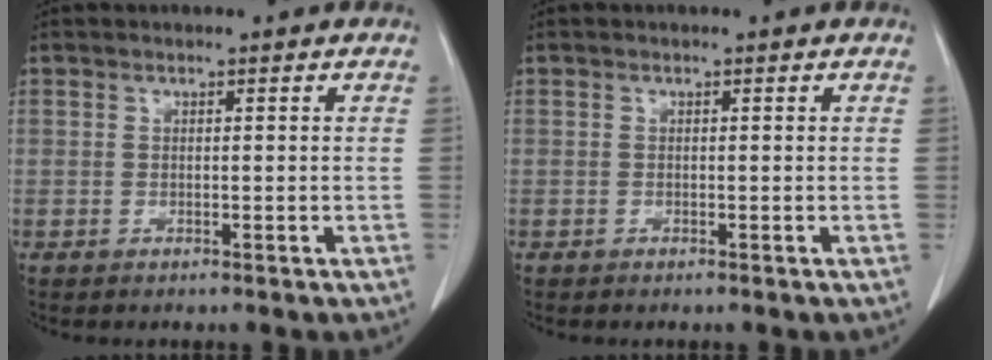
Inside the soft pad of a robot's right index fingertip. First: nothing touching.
{"total": 0.0}